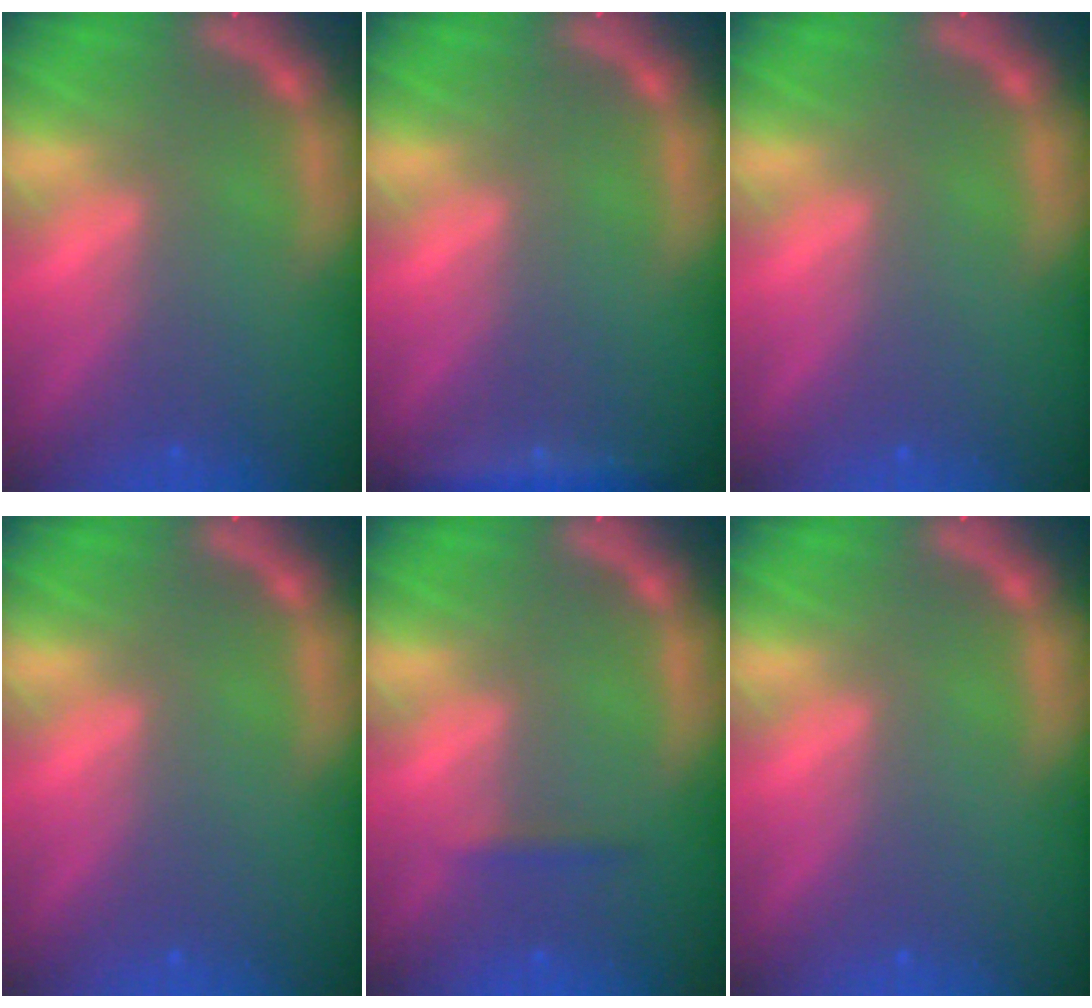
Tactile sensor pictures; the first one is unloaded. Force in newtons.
{"total": 2.4}
{"total": 0.0}
{"total": 0.0}
{"total": 0.9}
{"total": 0.0}